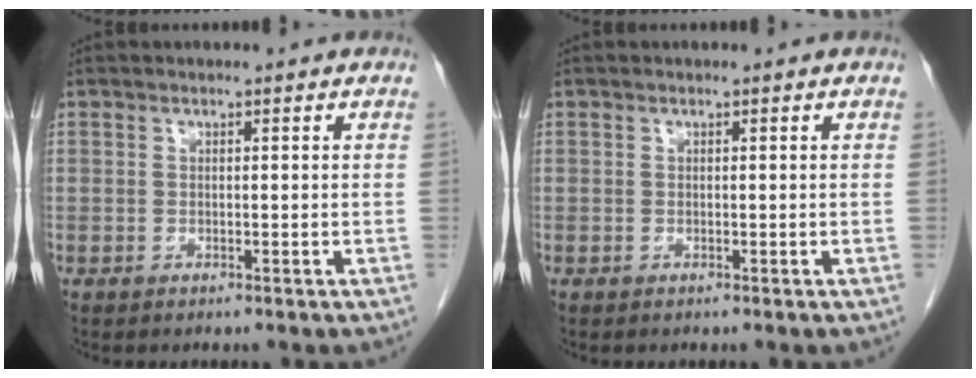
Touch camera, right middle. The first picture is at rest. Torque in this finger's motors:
{"motor_torque": [0.00, -0.02, 0.00, 0.00]}